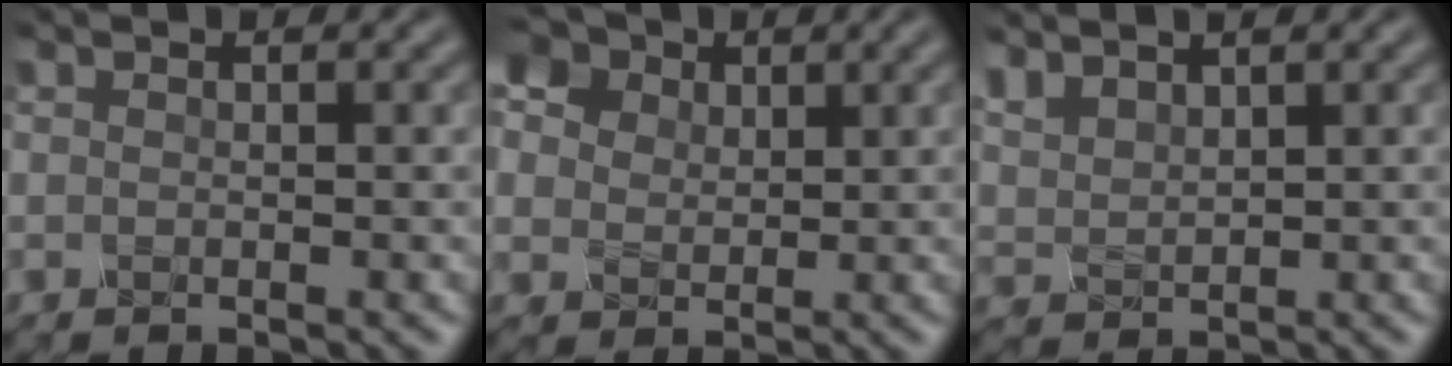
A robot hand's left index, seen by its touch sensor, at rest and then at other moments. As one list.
[{"total": 12.3, "force": [6.4, 8.8, 5.8], "torque": [-0.132, 0.046, 0.098]}, {"total": 2.5, "force": [2.4, 0.6, 0.2], "torque": [-0.010, 0.010, 0.056]}]